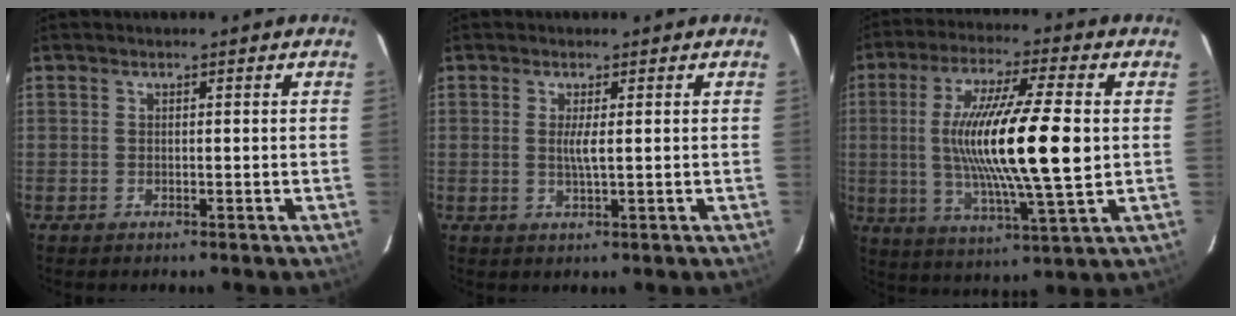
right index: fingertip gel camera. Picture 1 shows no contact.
{"total": 2.2, "force": [0.3, -0.1, 2.2], "torque": [-0.041, -0.004, 0.003]}
{"total": 19.1, "force": [0.8, 2.2, 19.0], "torque": [-0.344, -0.009, 0.015]}